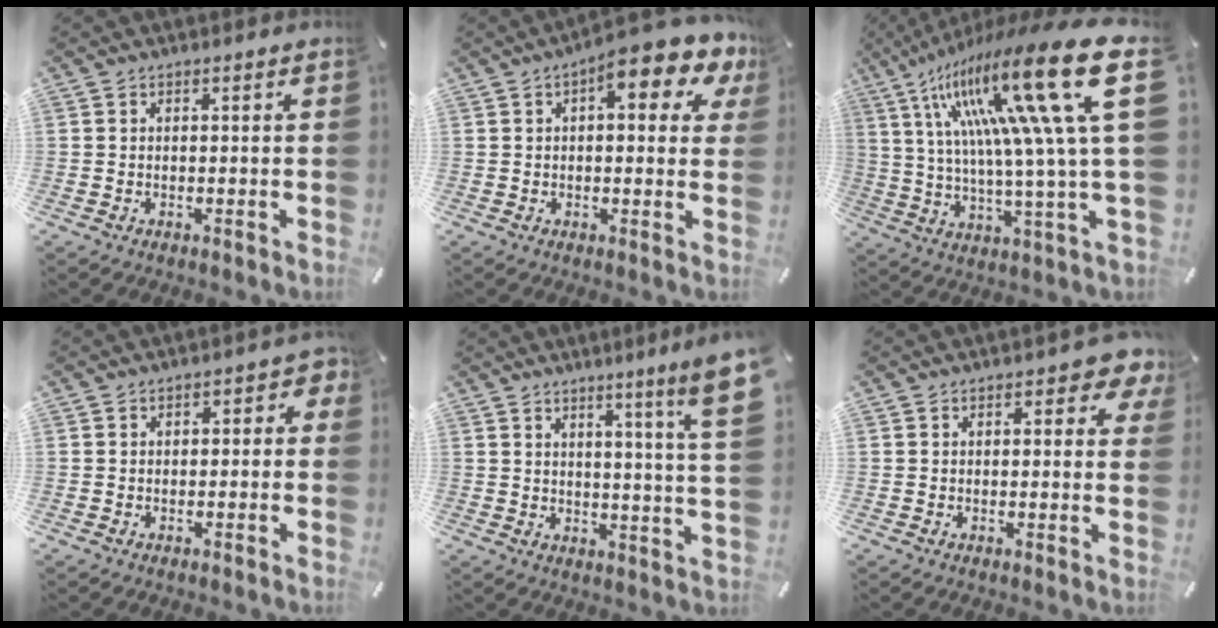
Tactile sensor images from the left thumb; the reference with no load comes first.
{"total": 10.8, "force": [5.4, 4.2, 8.4], "torque": [-0.107, -0.033, 0.084]}
{"total": 33.9, "force": [12.8, 6.4, 30.7], "torque": [-0.534, -0.103, 0.198]}
{"total": 2.4, "force": [-0.6, 1.8, 1.5], "torque": [-0.020, 0.008, -0.016]}
{"total": 10.1, "force": [5.8, -0.2, 8.3], "torque": [-0.129, -0.038, 0.090]}
{"total": 5.0, "force": [2.4, 2.4, 3.7], "torque": [-0.039, -0.009, 0.034]}